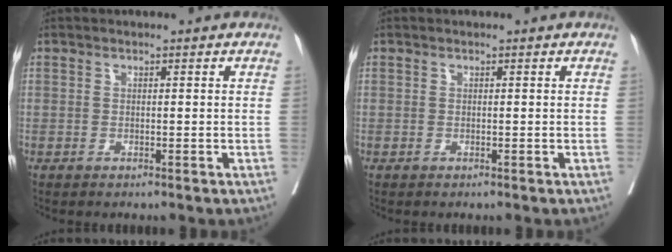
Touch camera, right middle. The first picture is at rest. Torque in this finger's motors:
{"motor_torque": [0.00, 0.01, 0.00, 0.00]}